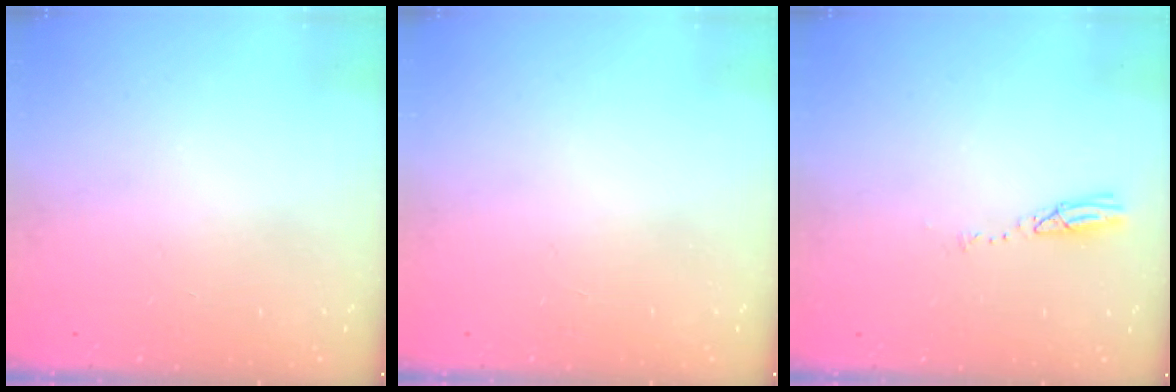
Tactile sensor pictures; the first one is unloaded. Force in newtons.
{"total": 0.9, "press": 0.0, "slide": 0.9}
{"total": 3.6, "press": 3.6, "slide": 0.2}